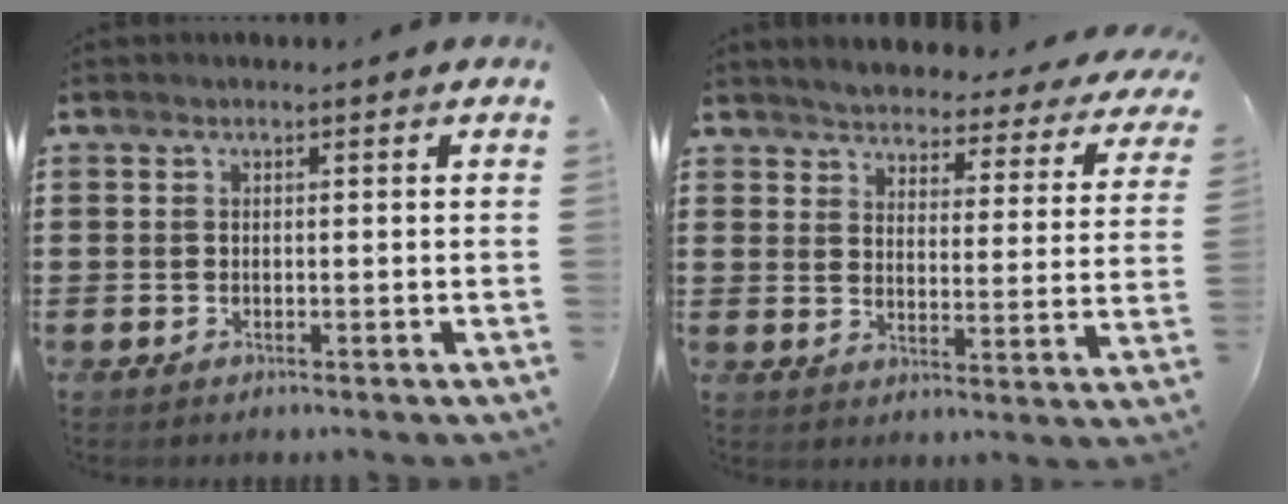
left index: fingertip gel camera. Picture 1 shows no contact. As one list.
[{"total": 3.3, "force": [3.3, -0.2, -0.1], "torque": [-0.023, -0.034, 0.049]}]